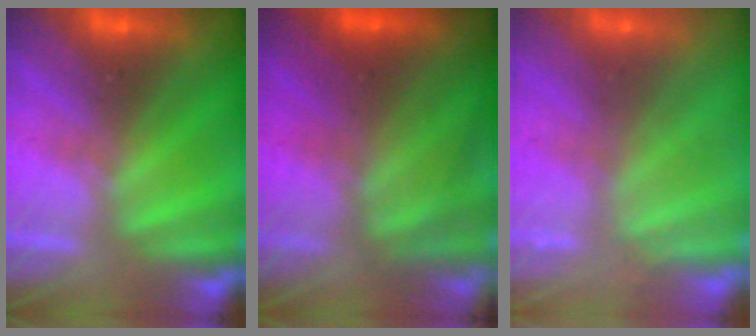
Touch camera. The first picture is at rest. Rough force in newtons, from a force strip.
{"total": 7.7}
{"total": 2.3}